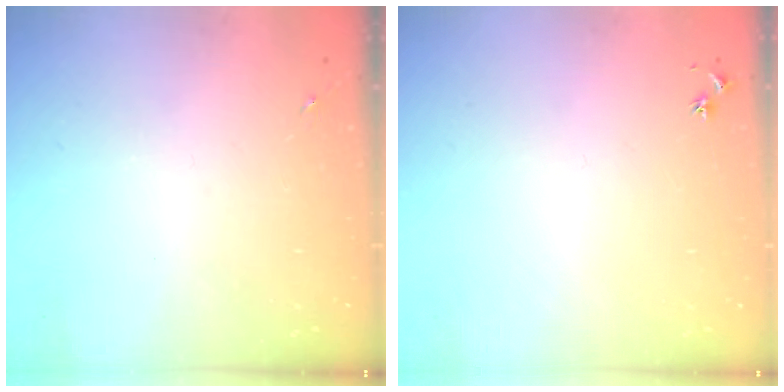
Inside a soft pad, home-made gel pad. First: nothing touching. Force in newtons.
{"total": 3.0, "press": 2.9, "slide": 0.3}